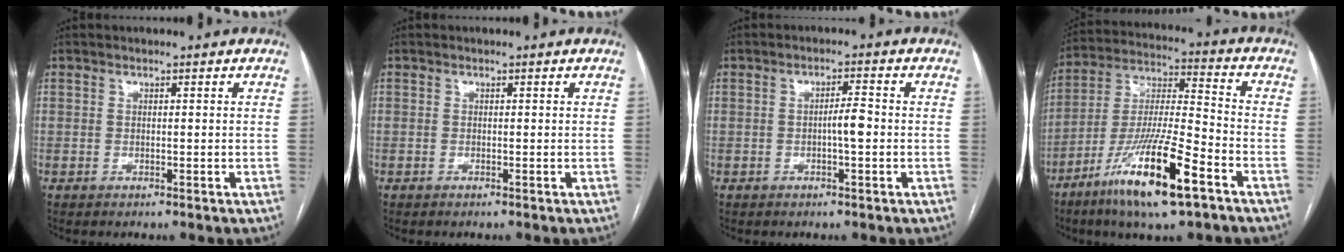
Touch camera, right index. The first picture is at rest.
{"total": 0.0}
{"total": 2.9, "force": [-0.6, 0.3, 2.8], "torque": [-0.044, 0.003, -0.011]}
{"total": 16.9, "force": [-9.3, 1.4, 14.0], "torque": [-0.283, -0.032, -0.170]}